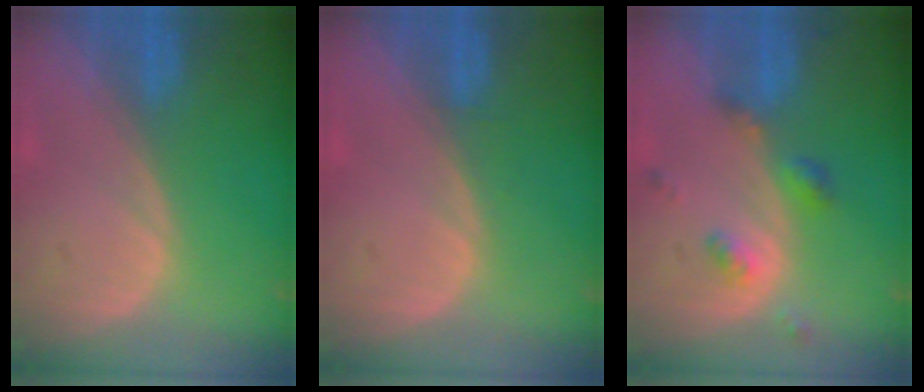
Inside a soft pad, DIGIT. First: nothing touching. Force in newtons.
{"total": 0.6, "press": 0.6, "slide": 0.2}
{"total": 4.9, "press": 4.4, "slide": 2.3}